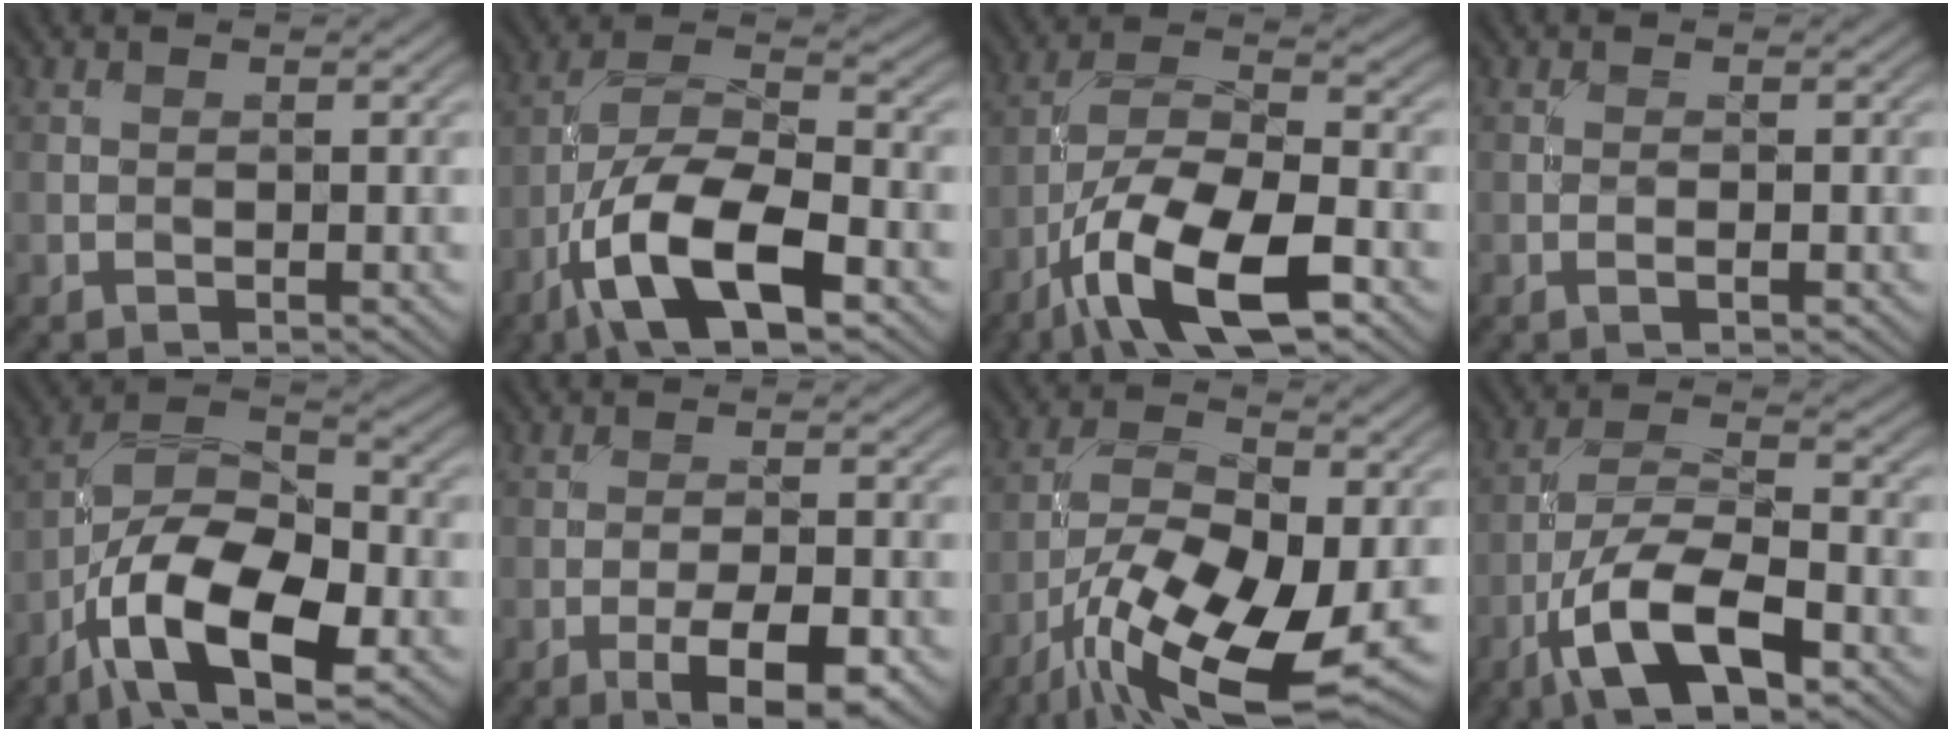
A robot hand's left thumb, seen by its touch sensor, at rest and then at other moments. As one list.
[{"total": 13.6, "force": [-6.3, 5.3, 10.9], "torque": [-0.211, -0.006, -0.128]}, {"total": 13.4, "force": [-6.9, 4.7, 10.5], "torque": [-0.199, -0.001, -0.138]}, {"total": 0.9, "force": [-0.2, 0.1, 0.8], "torque": [-0.018, 0.002, -0.005]}, {"total": 14.4, "force": [-6.8, 6.5, 10.8], "torque": [-0.209, -0.011, -0.141]}, {"total": 7.0, "force": [-3.4, 2.1, 5.7], "torque": [-0.094, 0.001, -0.051]}, {"total": 14.7, "force": [-6.7, 5.6, 11.8], "torque": [-0.224, -0.023, -0.129]}, {"total": 12.0, "force": [-6.0, 4.4, 9.4], "torque": [-0.180, -0.003, -0.122]}]